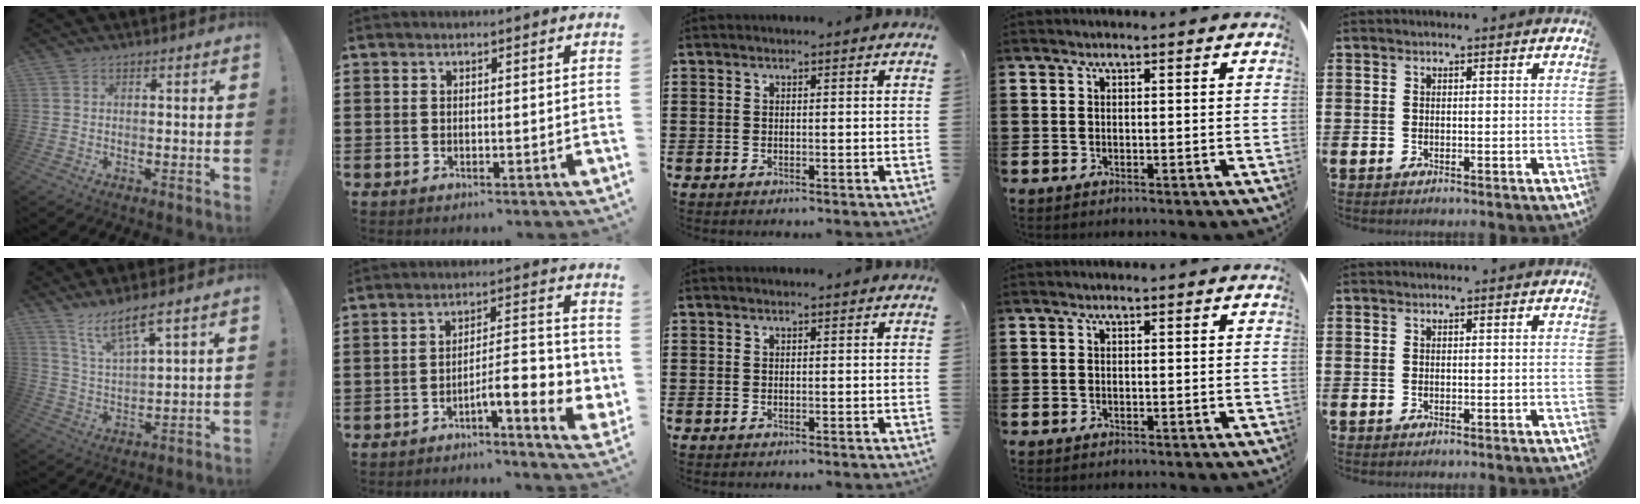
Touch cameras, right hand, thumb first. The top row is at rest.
{"thumb": {"total": 8.8, "force": [7.0, 1.3, 5.1], "torque": [-0.093, -0.040, 0.123]}, "index": {"total": 7.5, "force": [-2.9, 1.9, 6.6], "torque": [-0.092, -0.013, -0.050]}}